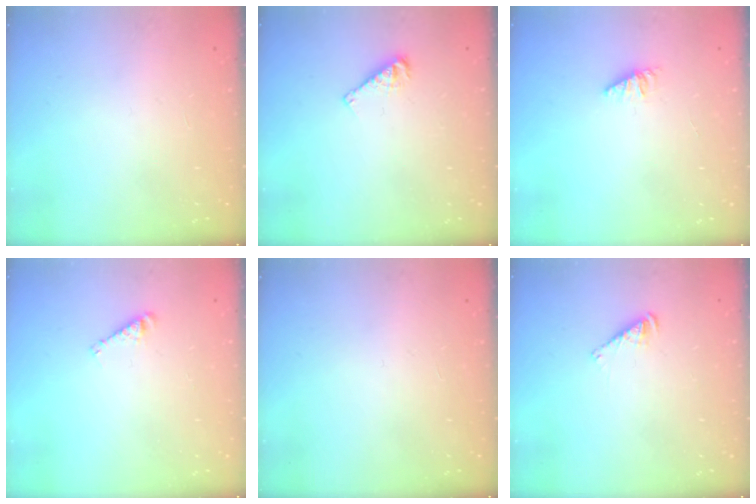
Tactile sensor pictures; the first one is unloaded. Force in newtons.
{"total": 5.4, "press": 5.4, "slide": 0.5}
{"total": 1.3, "press": 1.2, "slide": 0.2}
{"total": 3.0, "press": 3.0, "slide": 0.4}
{"total": 0.0}
{"total": 3.8, "press": 3.8, "slide": 0.6}